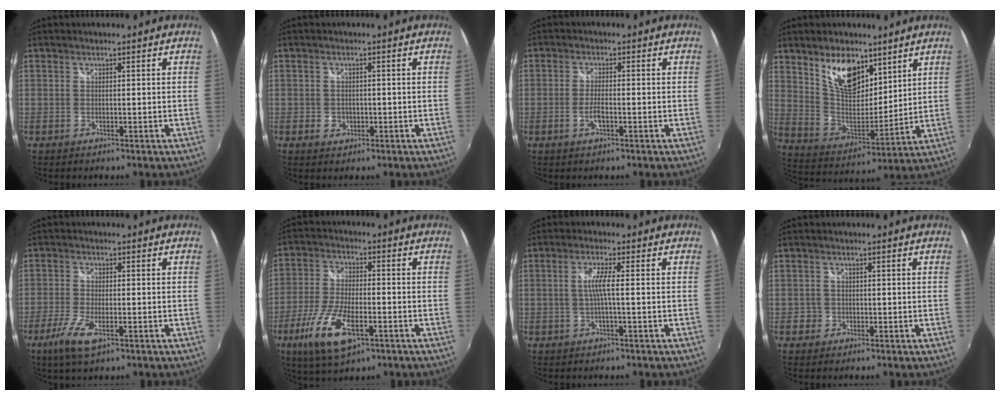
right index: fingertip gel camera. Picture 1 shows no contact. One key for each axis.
{"total": 2.3, "fx": -0.7, "fy": 2.1, "fz": 0.8, "tx": -0.015, "ty": -0.002, "tz": -0.011}
{"total": 3.0, "fx": -1.2, "fy": 0.9, "fz": 2.6, "tx": -0.057, "ty": -0.002, "tz": -0.023}
{"total": 13.8, "fx": 8.5, "fy": 7.1, "fz": 8.2, "tx": -0.142, "ty": -0.003, "tz": 0.164}
{"total": 6.9, "fx": -3.7, "fy": 2.1, "fz": 5.5, "tx": -0.129, "ty": -0.018, "tz": -0.071}
{"total": 12.8, "fx": -6.0, "fy": 4.7, "fz": 10.3, "tx": -0.224, "ty": -0.021, "tz": -0.111}
{"total": 3.2, "fx": -0.4, "fy": -0.4, "fz": 3.2, "tx": -0.067, "ty": 0.000, "tz": -0.007}
{"total": 1.9, "fx": -0.6, "fy": 1.8, "fz": 0.0, "tx": 0.001, "ty": 0.009, "tz": -0.006}